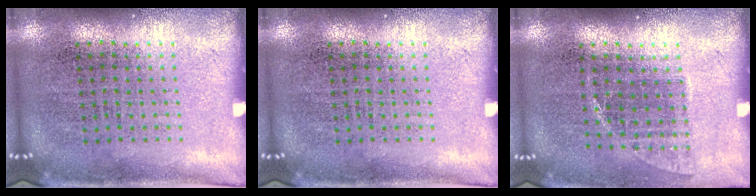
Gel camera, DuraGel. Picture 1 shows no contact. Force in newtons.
{"total": 0.0}
{"total": 1.0, "press": 0.8, "slide": 0.6}